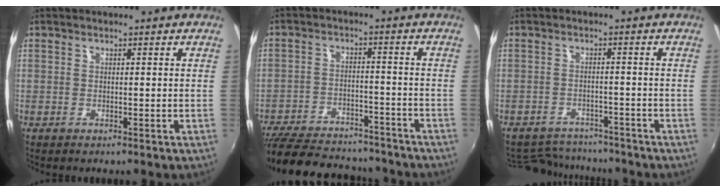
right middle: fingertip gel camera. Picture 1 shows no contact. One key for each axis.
{"total": 19.9, "fx": -16.6, "fy": 8.0, "fz": 7.5, "tx": -0.177, "ty": 0.018, "tz": -0.226}
{"total": 9.1, "fx": -8.3, "fy": 3.4, "fz": 1.8, "tx": -0.051, "ty": 0.010, "tz": -0.117}